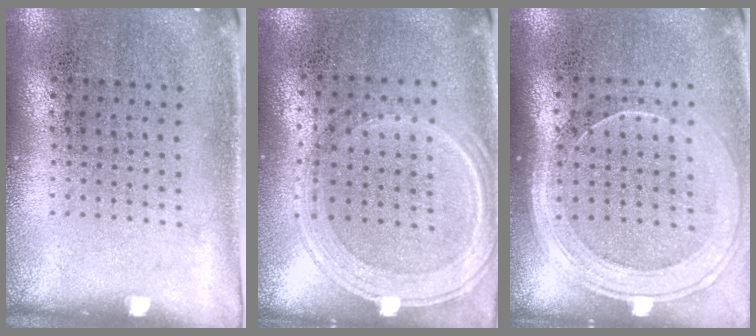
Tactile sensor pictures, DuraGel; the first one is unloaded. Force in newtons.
{"total": 1.2, "press": 1.2, "slide": 0.4}
{"total": 1.8, "press": 1.7, "slide": 0.8}